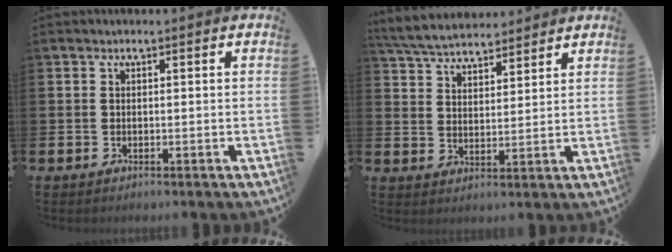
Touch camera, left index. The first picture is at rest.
{"total": 5.6, "force": [5.5, 1.1, 0.8], "torque": [-0.042, -0.026, 0.099]}